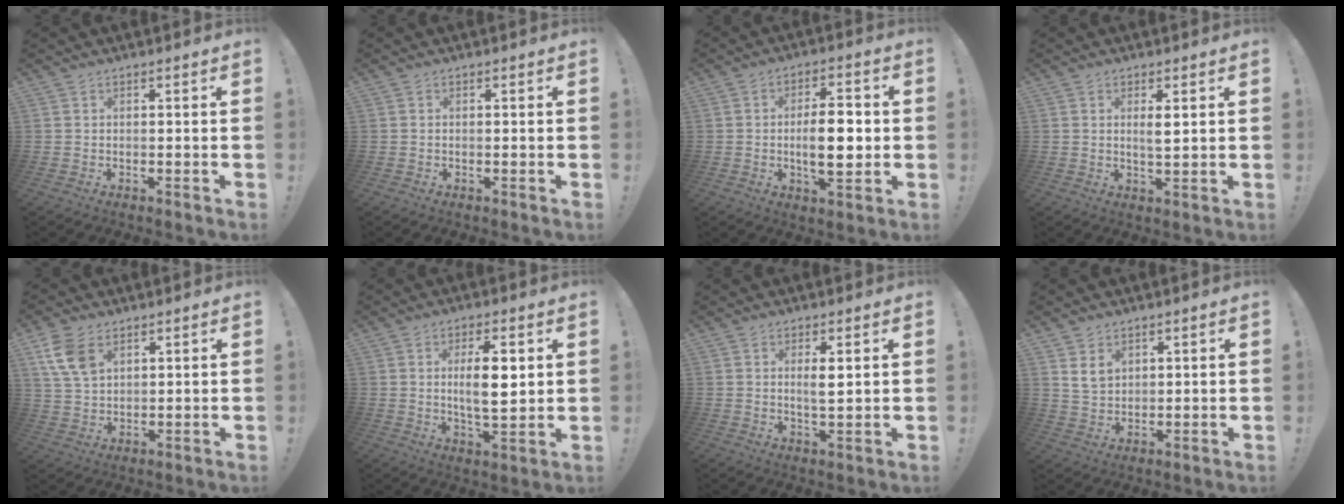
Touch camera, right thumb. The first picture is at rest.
{"total": 0.0}
{"total": 10.8, "force": [-0.8, 4.2, 9.9], "torque": [-0.157, -0.004, -0.022]}
{"total": 3.4, "force": [1.2, 0.8, 3.1], "torque": [-0.047, -0.010, 0.018]}
{"total": 9.5, "force": [4.7, 6.0, 5.8], "torque": [-0.114, -0.006, 0.094]}
{"total": 10.0, "force": [2.1, 3.3, 9.2], "torque": [-0.154, -0.011, 0.027]}
{"total": 3.7, "force": [1.3, 0.9, 3.4], "torque": [-0.054, -0.010, 0.019]}
{"total": 6.1, "force": [3.1, 4.4, 2.9], "torque": [-0.045, -0.008, 0.060]}